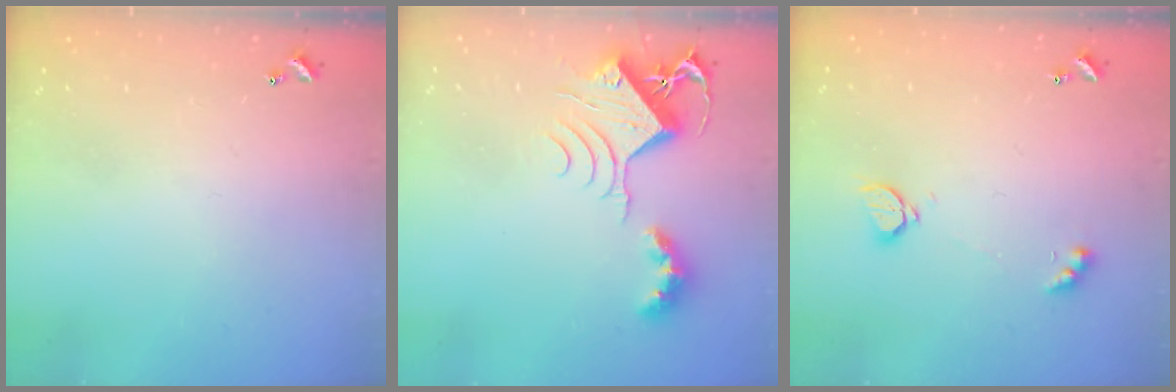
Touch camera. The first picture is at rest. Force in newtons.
{"total": 9.5, "press": 9.3, "slide": 1.6}
{"total": 2.2, "press": 2.2, "slide": 0.2}